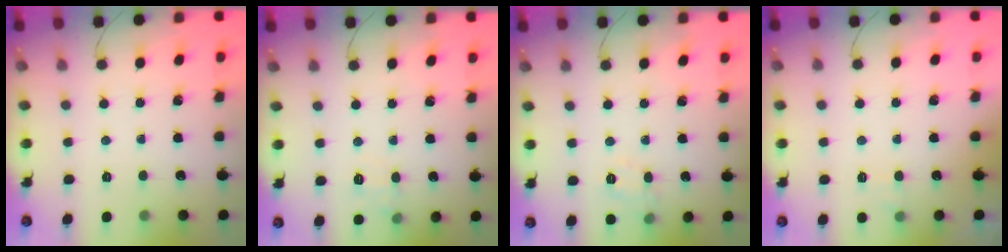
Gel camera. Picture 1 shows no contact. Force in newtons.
{"total": 6.3, "press": 6.0, "slide": 1.9}
{"total": 7.9, "press": 7.7, "slide": 1.4}
{"total": 2.2, "press": 1.8, "slide": 1.3}